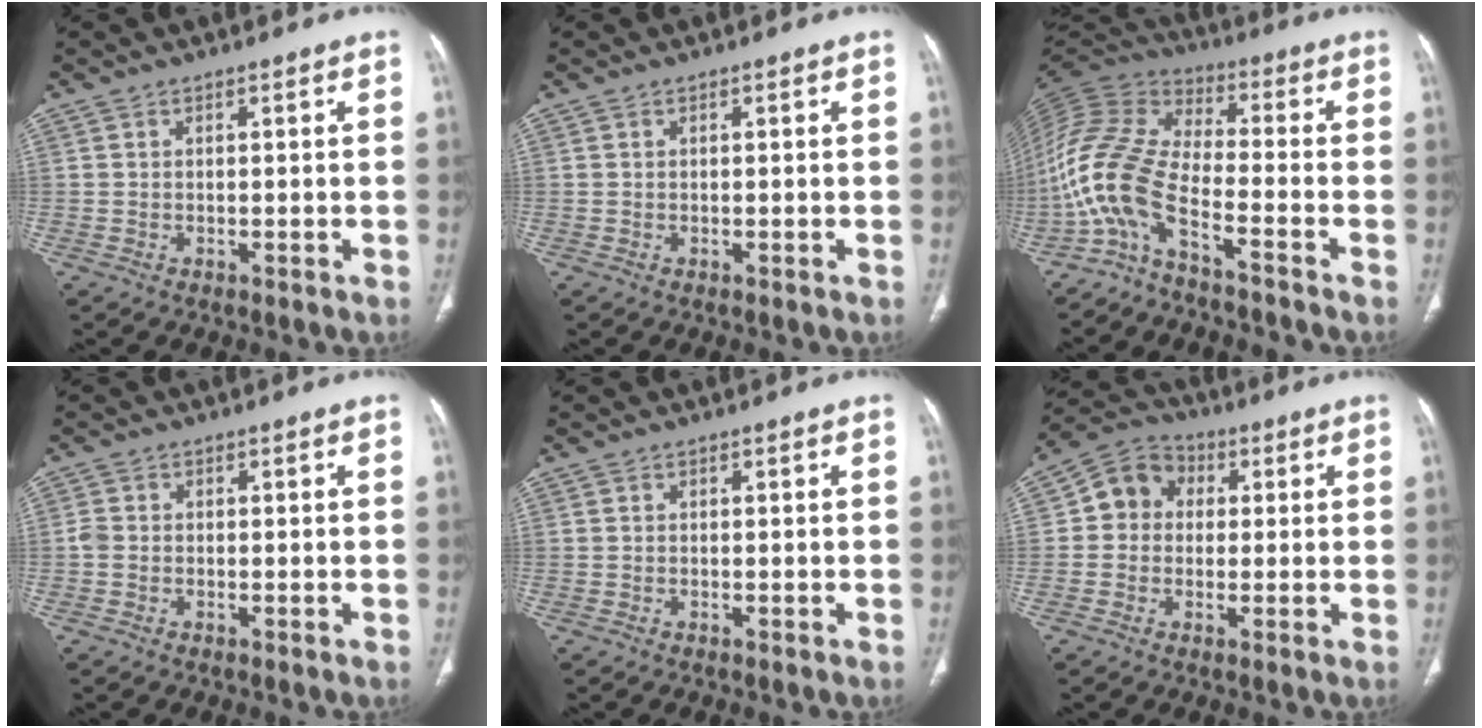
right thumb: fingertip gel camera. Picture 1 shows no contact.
{"total": 0.0}
{"total": 13.0, "force": [-7.3, 4.5, 9.7], "torque": [-0.223, 0.073, -0.152]}
{"total": 1.5, "force": [-0.3, 1.2, 0.8], "torque": [-0.018, 0.002, -0.009]}
{"total": 0.0}
{"total": 8.1, "force": [0.8, 7.2, 3.6], "torque": [-0.039, 0.019, -0.001]}